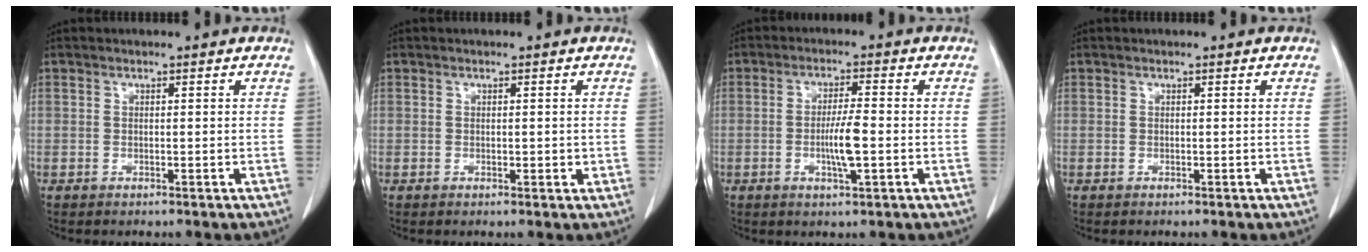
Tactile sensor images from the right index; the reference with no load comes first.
{"total": 1.3, "force": [0.0, 0.7, 1.1], "torque": [-0.014, -0.002, 0.003]}
{"total": 5.2, "force": [-1.1, 0.5, 5.1], "torque": [-0.097, -0.006, -0.019]}
{"total": 0.0}